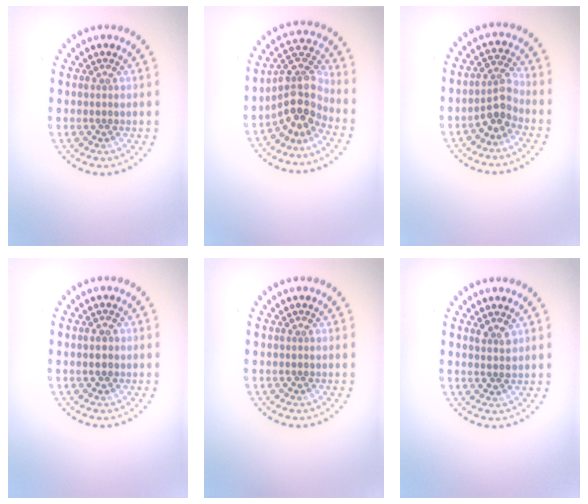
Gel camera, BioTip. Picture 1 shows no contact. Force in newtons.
{"total": 4.3, "press": 3.2, "slide": 2.9}
{"total": 2.5, "press": 2.0, "slide": 1.5}
{"total": 1.7, "press": 1.7, "slide": 0.1}
{"total": 0.0}
{"total": 1.2, "press": 1.1, "slide": 0.6}